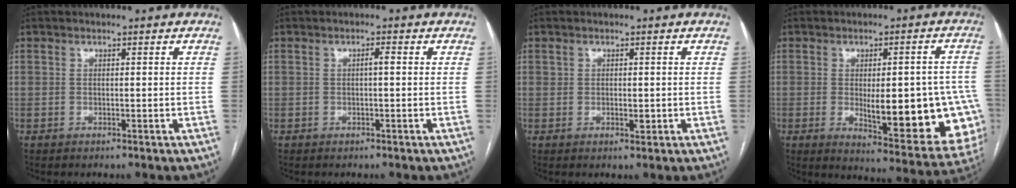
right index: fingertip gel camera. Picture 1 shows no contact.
{"total": 1.1, "force": [0.0, 0.1, 1.1], "torque": [-0.017, 0.003, 0.000]}
{"total": 1.5, "force": [-0.1, 0.9, 1.3], "torque": [-0.018, -0.002, 0.000]}
{"total": 19.5, "force": [-3.1, 5.9, 18.3], "torque": [-0.150, 0.011, -0.014]}